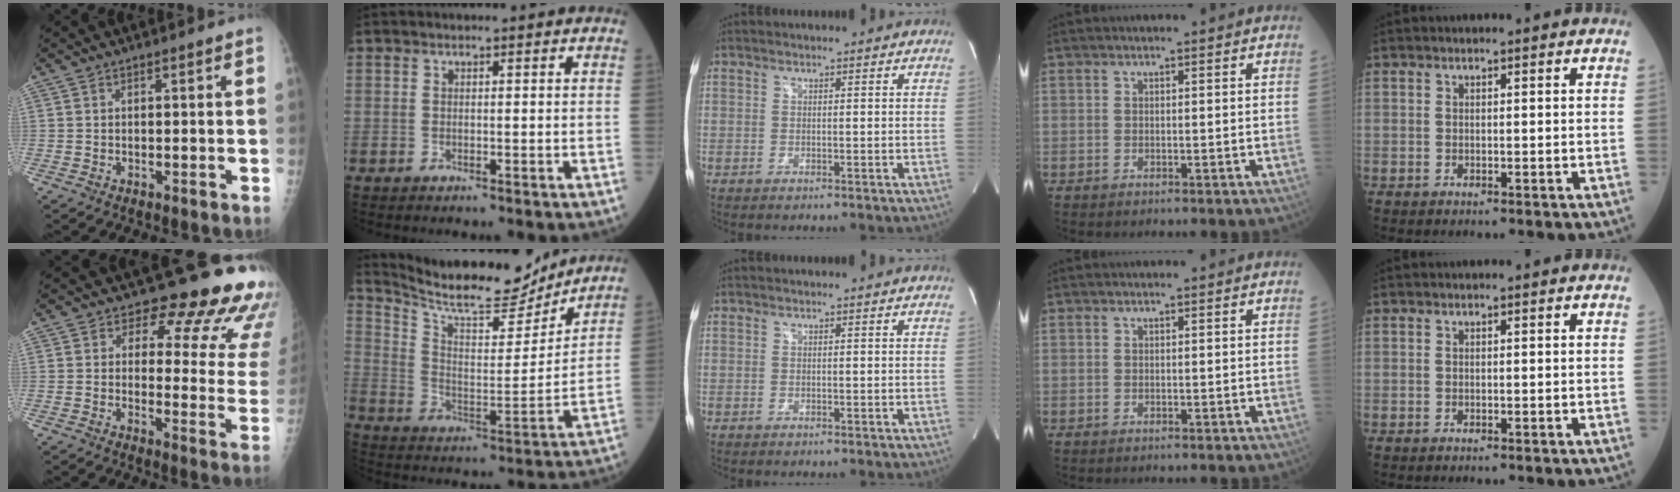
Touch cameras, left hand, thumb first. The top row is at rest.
{"thumb": {"total": 17.9, "force": [15.2, 6.7, 6.5], "torque": [-0.023, -0.117, 0.154]}, "index": {"total": 17.0, "force": [15.7, 2.8, 5.9], "torque": [-0.117, -0.008, 0.254]}}